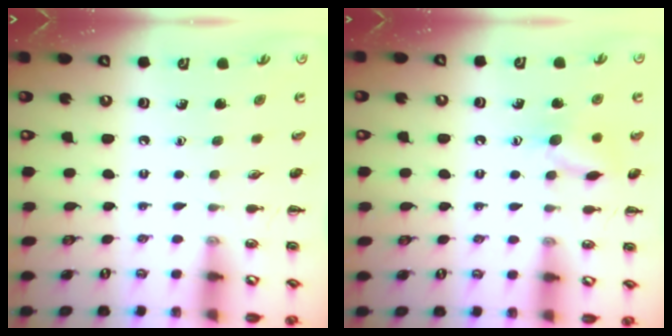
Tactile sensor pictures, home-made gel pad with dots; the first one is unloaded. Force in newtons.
{"total": 9.1, "press": 9.1, "slide": 0.4}